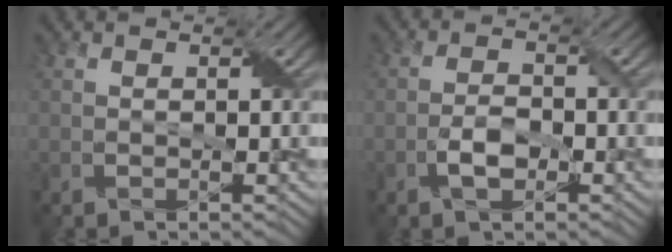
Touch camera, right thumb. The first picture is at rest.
{"total": 3.5, "force": [-1.6, 1.7, 2.6], "torque": [-0.053, 0.004, -0.034]}